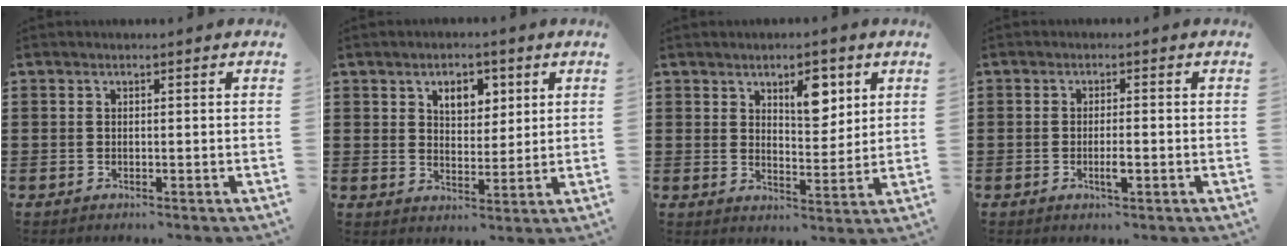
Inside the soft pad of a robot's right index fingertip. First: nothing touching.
{"total": 4.6, "force": [2.3, 2.9, 2.7], "torque": [-0.040, 0.005, 0.035]}
{"total": 6.8, "force": [3.6, 3.4, 4.7], "torque": [-0.062, -0.003, 0.055]}
{"total": 2.3, "force": [-0.8, 0.4, 2.1], "torque": [-0.045, -0.002, -0.017]}